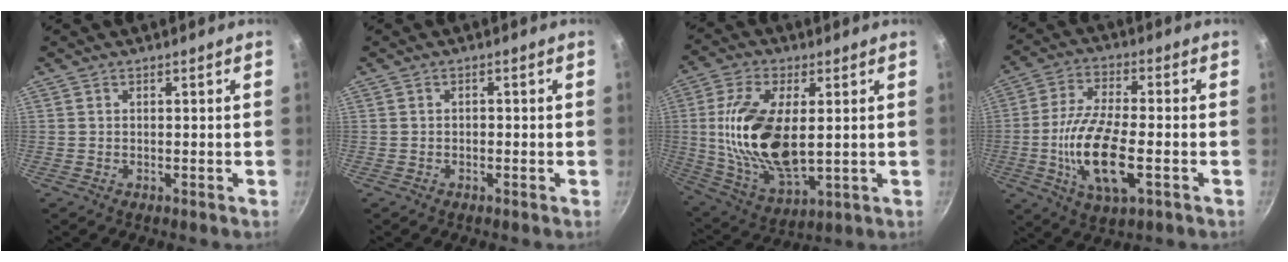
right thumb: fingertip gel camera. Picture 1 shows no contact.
{"total": 0.9, "force": [-0.3, 0.6, 0.5], "torque": [-0.004, 0.004, -0.008]}
{"total": 19.0, "force": [1.3, 9.1, 16.6], "torque": [-0.328, -0.017, 0.034]}
{"total": 14.9, "force": [-3.4, 5.8, 13.3], "torque": [-0.265, 0.009, -0.059]}